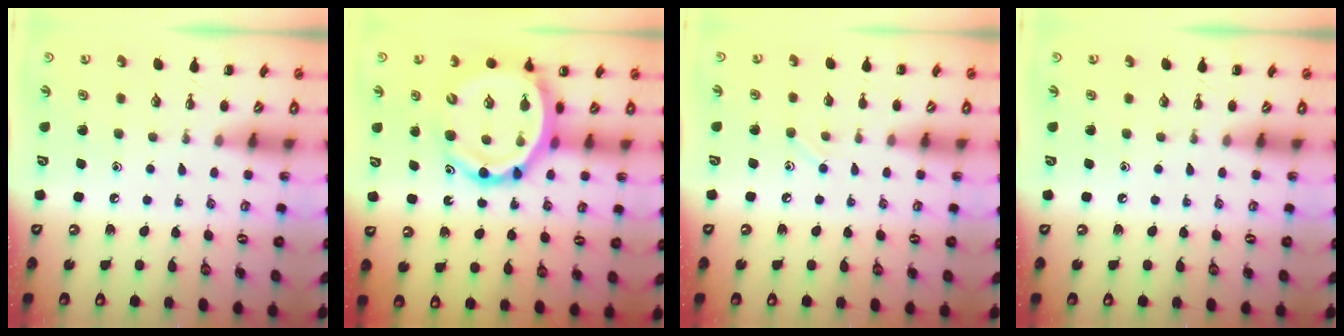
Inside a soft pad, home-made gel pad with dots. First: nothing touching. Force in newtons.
{"total": 17.5, "press": 16.8, "slide": 4.9}
{"total": 5.0, "press": 4.8, "slide": 1.4}
{"total": 0.0}